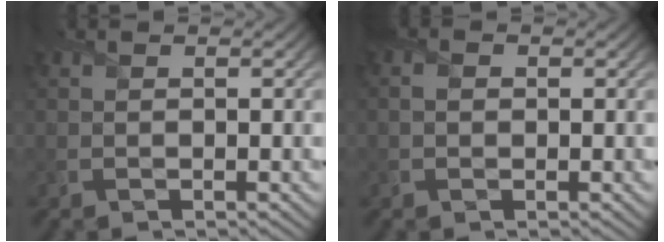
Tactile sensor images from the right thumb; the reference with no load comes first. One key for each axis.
{"total": 1.2, "fx": 0.0, "fy": 1.0, "fz": 0.7, "tx": -0.019, "ty": 0.001, "tz": -0.003}